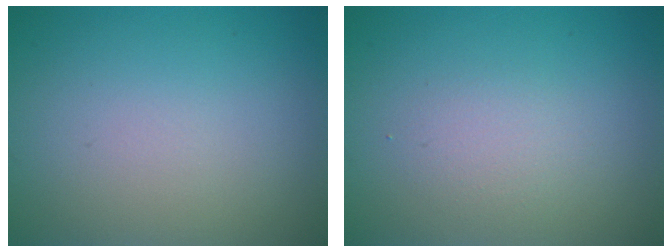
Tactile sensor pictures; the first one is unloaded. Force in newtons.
{"total": 1.6, "press": 1.6, "slide": 0.1}